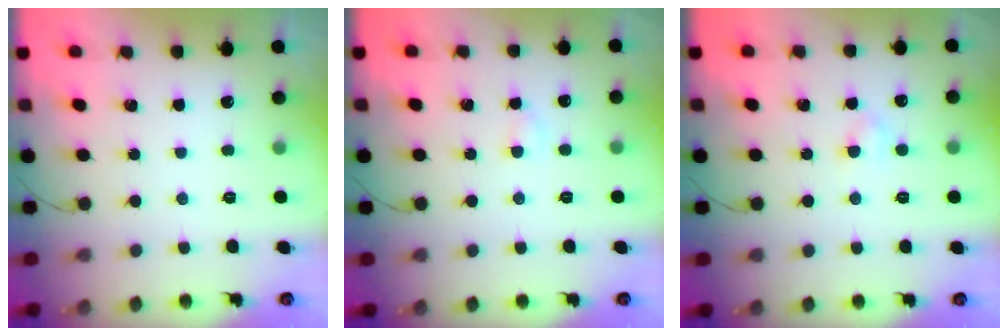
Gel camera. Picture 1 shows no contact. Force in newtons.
{"total": 2.6, "press": 2.4, "slide": 0.8}
{"total": 2.5, "press": 2.3, "slide": 0.9}